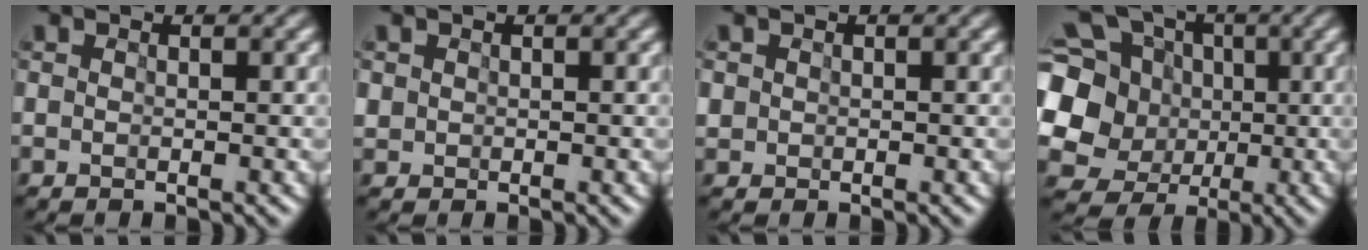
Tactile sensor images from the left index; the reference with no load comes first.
{"total": 1.3, "force": [0.2, 1.3, 0.3], "torque": [-0.009, 0.013, 0.008]}
{"total": 1.7, "force": [0.2, 1.6, 0.4], "torque": [-0.010, 0.019, 0.002]}
{"total": 13.5, "force": [0.5, 12.3, 5.5], "torque": [-0.189, 0.024, 0.002]}